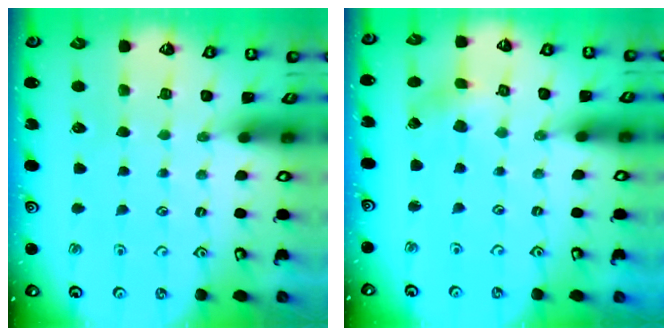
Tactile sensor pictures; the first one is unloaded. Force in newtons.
{"total": 2.5, "press": 2.5, "slide": 0.3}